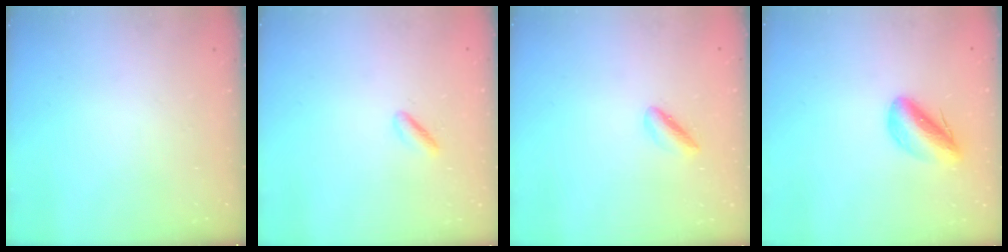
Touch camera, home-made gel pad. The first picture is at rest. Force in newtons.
{"total": 1.1, "press": 0.9, "slide": 0.7}
{"total": 2.0, "press": 2.0, "slide": 0.5}
{"total": 8.1, "press": 7.8, "slide": 2.2}